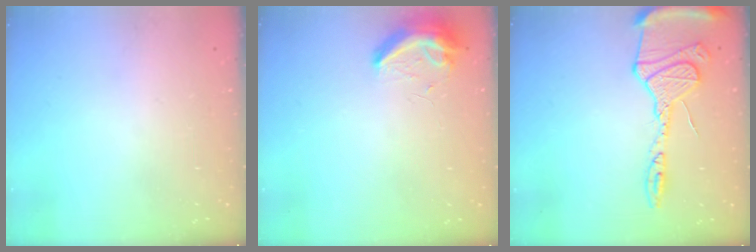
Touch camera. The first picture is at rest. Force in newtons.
{"total": 8.4, "press": 8.3, "slide": 0.7}
{"total": 19.2, "press": 16.4, "slide": 9.9}